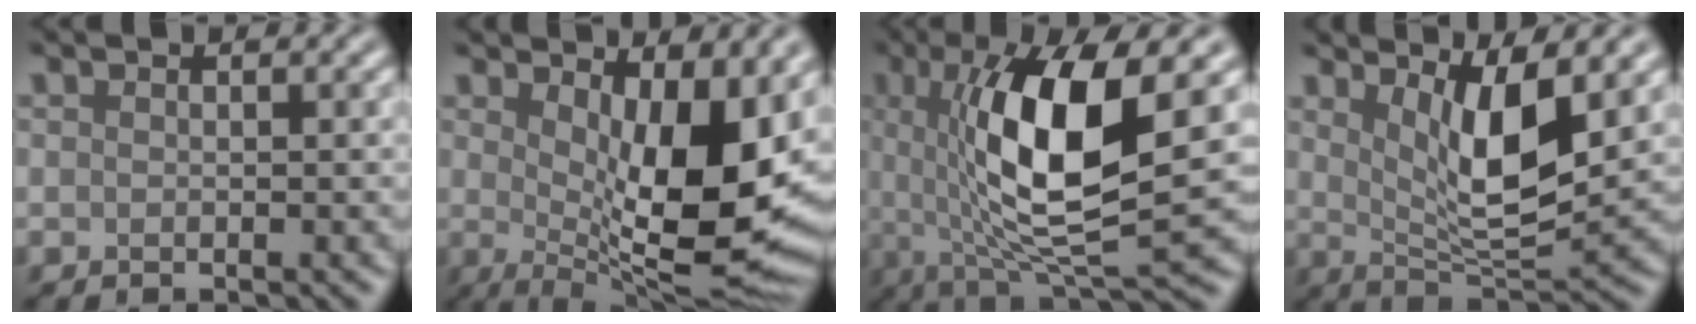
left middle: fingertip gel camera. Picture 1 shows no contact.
{"total": 12.7, "force": [2.4, 4.5, 11.6], "torque": [-0.156, -0.024, 0.042]}
{"total": 11.6, "force": [1.5, 3.3, 11.0], "torque": [-0.177, -0.003, 0.030]}
{"total": 6.7, "force": [2.5, 1.9, 5.9], "torque": [-0.104, -0.017, 0.047]}